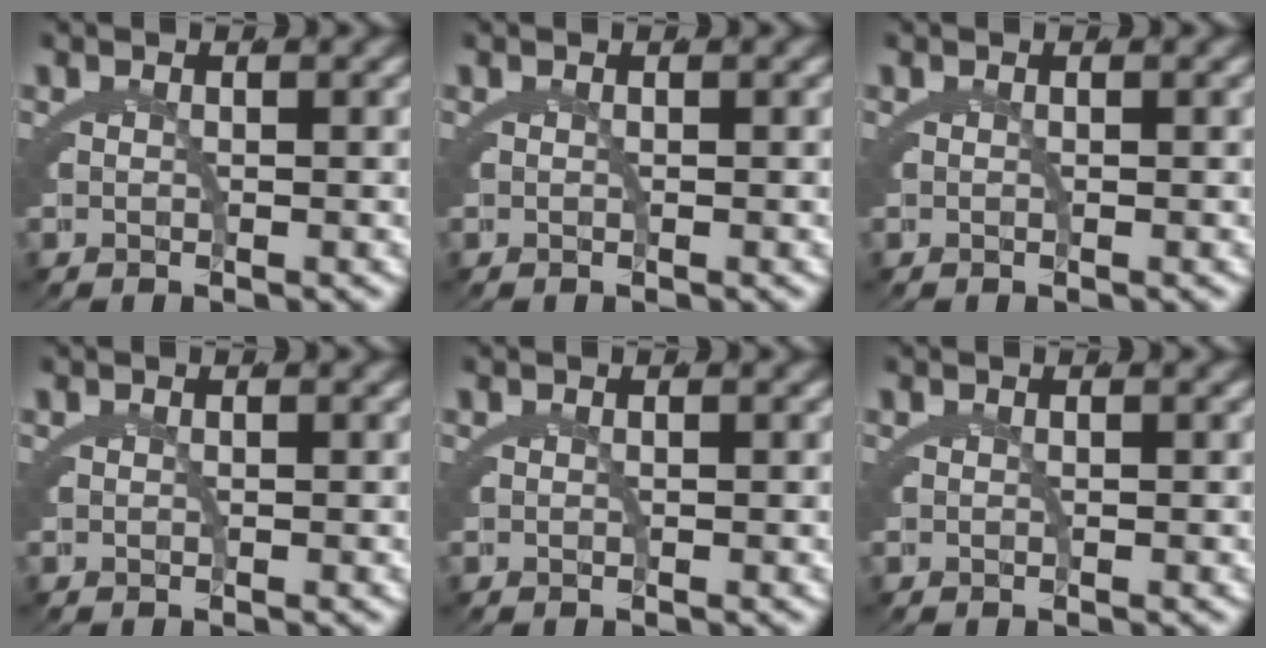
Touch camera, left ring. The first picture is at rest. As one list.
[{"total": 0.0}, {"total": 0.0}, {"total": 0.0}, {"total": 0.0}, {"total": 0.0}]